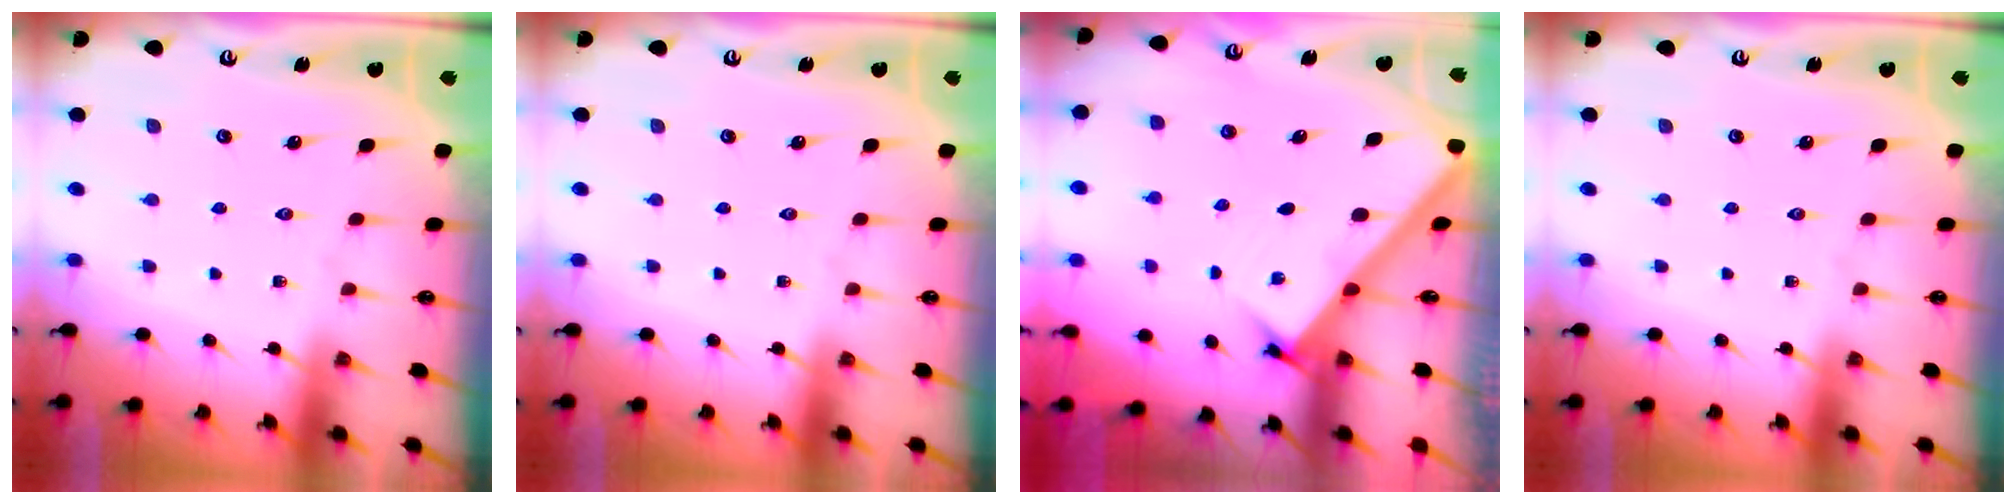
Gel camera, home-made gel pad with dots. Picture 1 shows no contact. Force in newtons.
{"total": 0.0}
{"total": 2.7, "press": 2.7, "slide": 0.3}
{"total": 0.0}